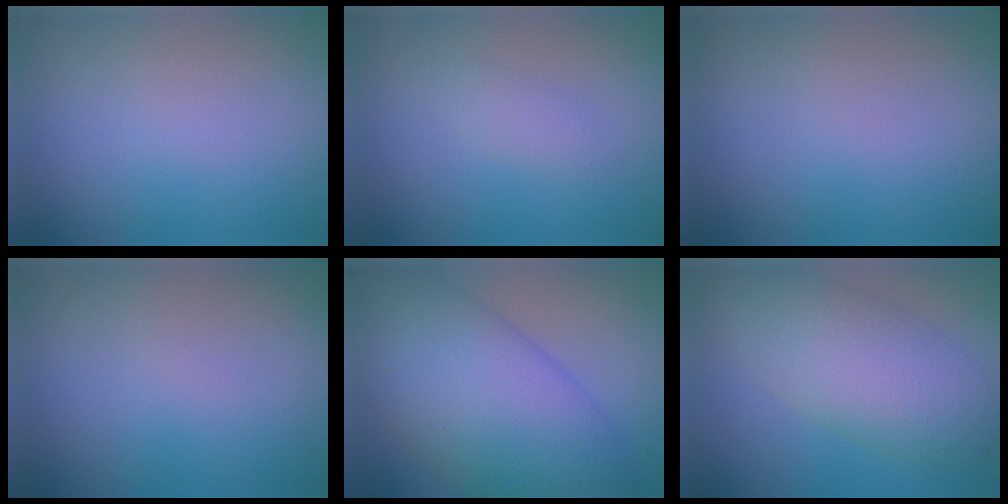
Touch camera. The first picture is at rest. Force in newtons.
{"total": 1.3, "press": 1.2, "slide": 0.1}
{"total": 0.0}
{"total": 0.0}
{"total": 12.3, "press": 12.3, "slide": 0.2}
{"total": 7.1, "press": 7.1, "slide": 0.5}